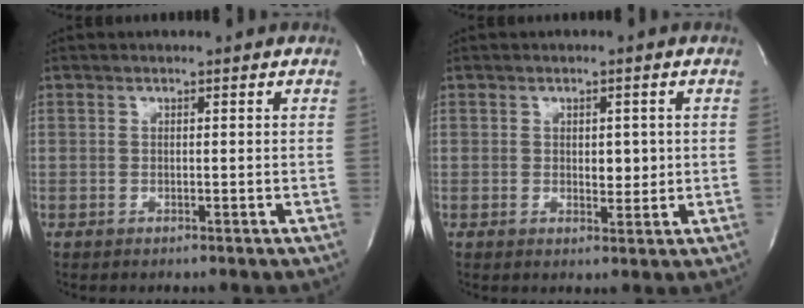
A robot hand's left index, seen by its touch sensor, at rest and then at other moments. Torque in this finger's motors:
{"motor_torque": [0.18, 0.15, 0.06, 0.02]}